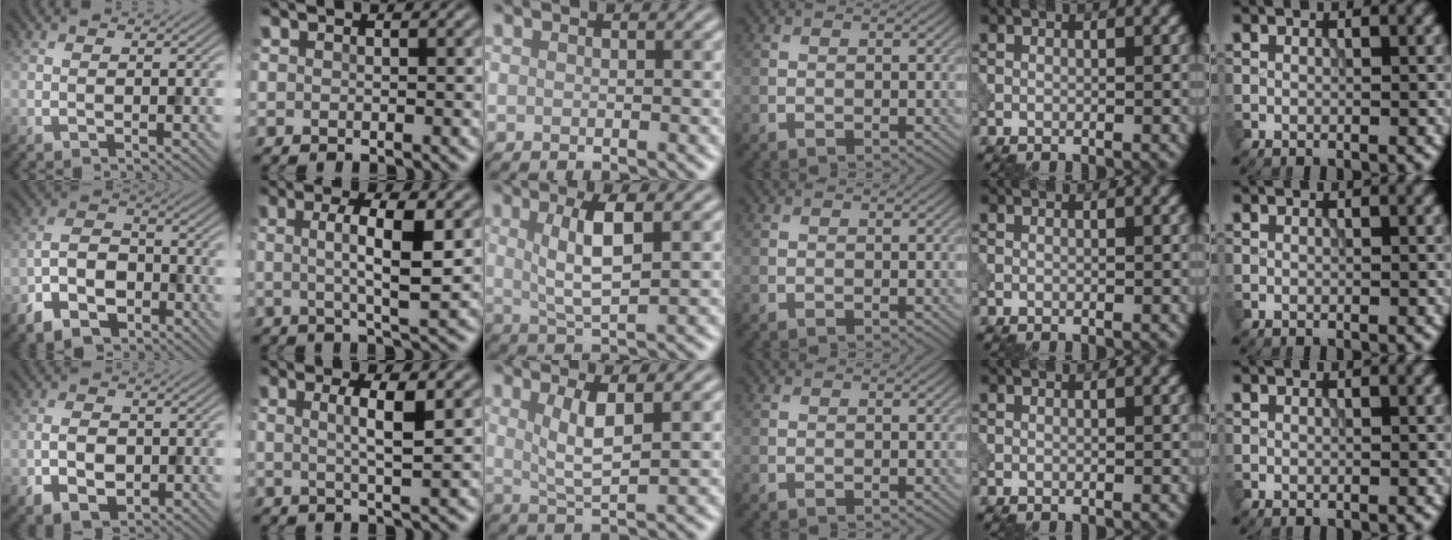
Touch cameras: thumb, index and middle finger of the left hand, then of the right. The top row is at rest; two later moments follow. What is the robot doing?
{"motion": "dispense", "object": "pipette"}